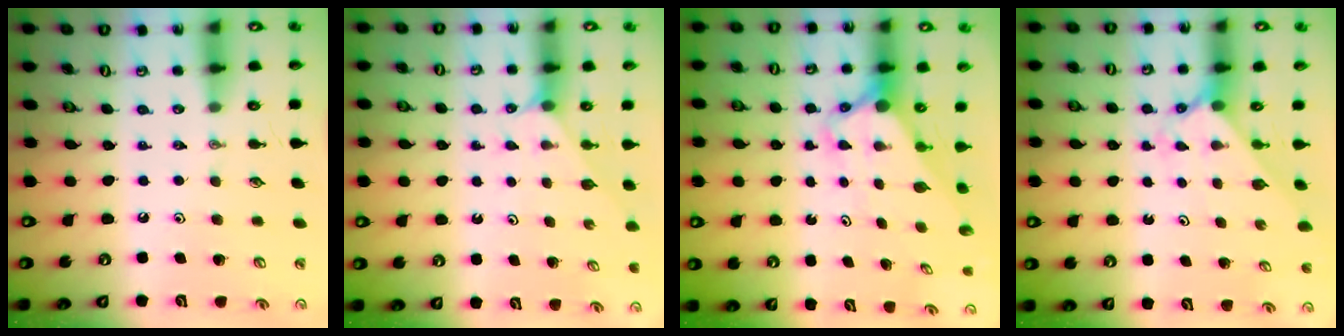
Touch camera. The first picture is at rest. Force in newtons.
{"total": 1.7, "press": 1.7, "slide": 0.3}
{"total": 3.1, "press": 3.1, "slide": 0.2}
{"total": 2.3, "press": 2.3, "slide": 0.2}